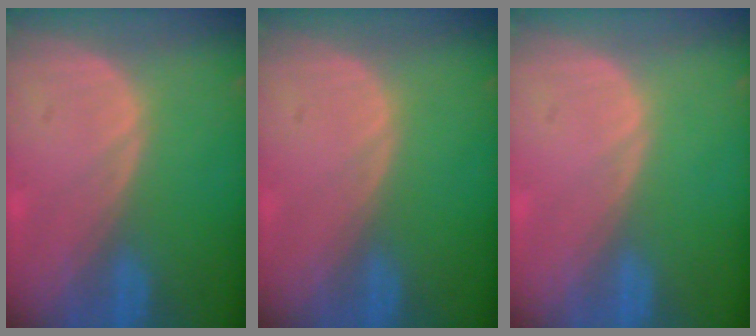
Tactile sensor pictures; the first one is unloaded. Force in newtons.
{"total": 0.0}
{"total": 0.0}